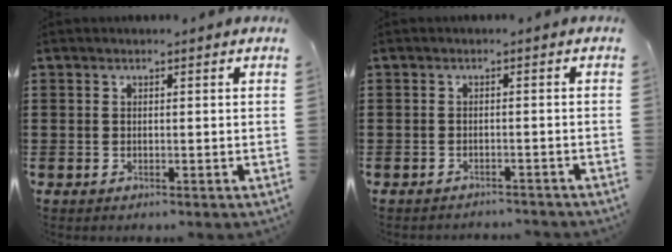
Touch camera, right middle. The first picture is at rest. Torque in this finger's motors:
{"motor_torque": [-0.09, 0.09, -0.18, -0.05]}